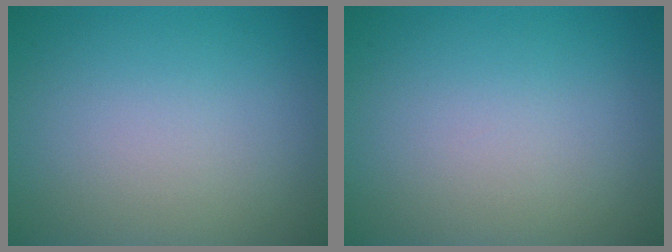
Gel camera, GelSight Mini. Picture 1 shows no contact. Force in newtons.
{"total": 0.0}